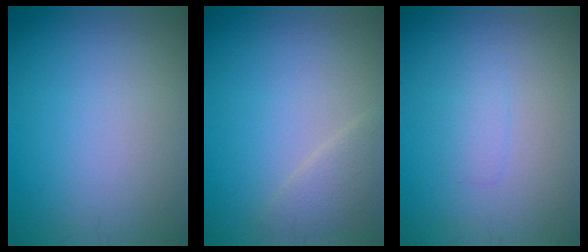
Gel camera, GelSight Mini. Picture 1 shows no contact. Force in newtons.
{"total": 2.2, "press": 2.1, "slide": 0.1}
{"total": 1.1, "press": 1.1, "slide": 0.1}